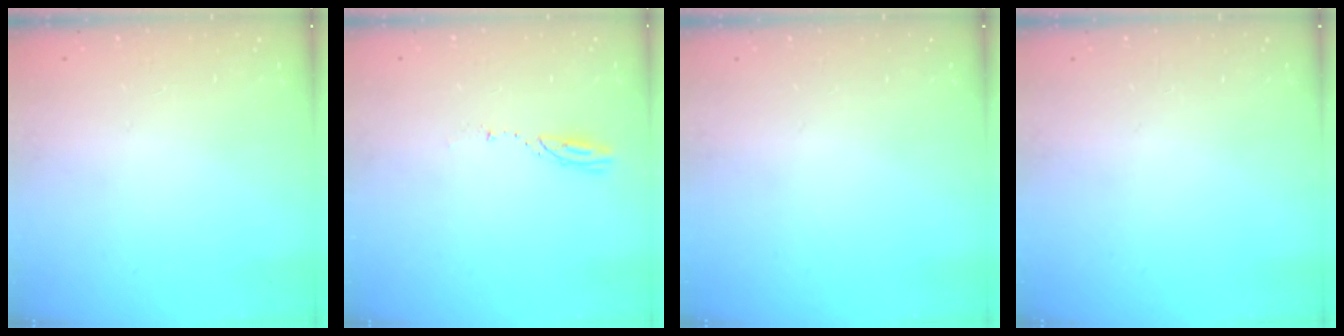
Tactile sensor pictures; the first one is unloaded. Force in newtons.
{"total": 3.1, "press": 3.0, "slide": 0.3}
{"total": 0.0}
{"total": 0.0}